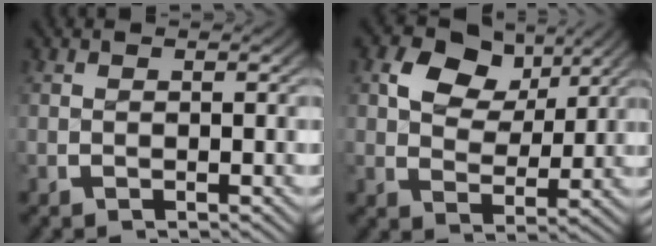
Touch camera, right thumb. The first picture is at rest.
{"total": 6.1, "force": [2.6, 4.3, 3.5], "torque": [-0.063, -0.012, 0.042]}